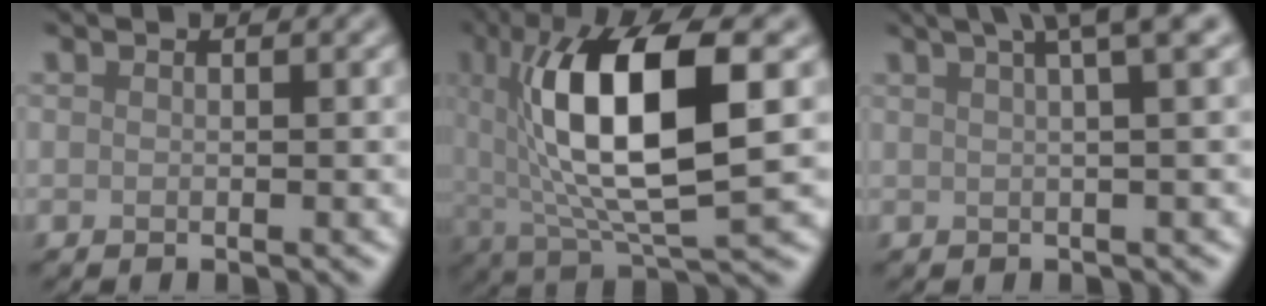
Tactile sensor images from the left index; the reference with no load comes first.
{"total": 11.8, "force": [2.0, 3.8, 11.0], "torque": [-0.190, 0.002, 0.039]}
{"total": 5.9, "force": [3.3, 1.5, 4.7], "torque": [-0.043, 0.028, 0.026]}